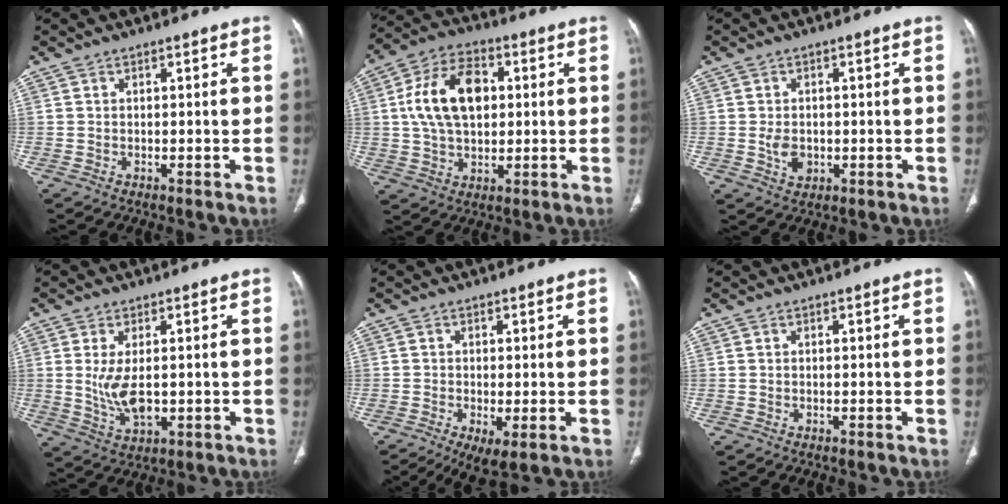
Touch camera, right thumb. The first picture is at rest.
{"total": 14.6, "force": [2.3, 9.4, 10.9], "torque": [-0.178, 0.011, 0.036]}
{"total": 0.6, "force": [-0.3, 0.3, 0.5], "torque": [-0.008, -0.002, -0.006]}
{"total": 6.8, "force": [0.2, 3.3, 5.9], "torque": [-0.119, -0.012, 0.016]}
{"total": 6.9, "force": [-2.7, 2.6, 5.8], "torque": [-0.109, -0.015, -0.044]}
{"total": 0.0}